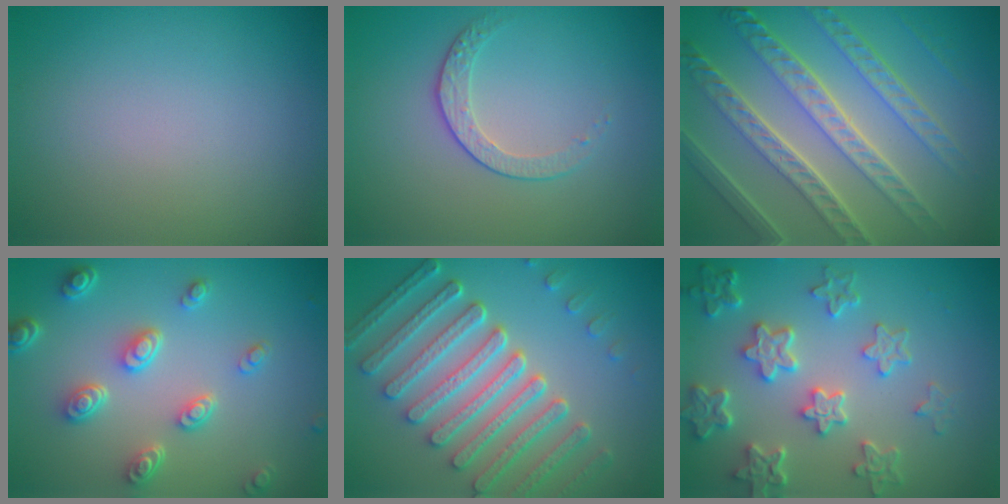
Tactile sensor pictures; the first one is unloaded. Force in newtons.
{"total": 1.8, "press": 1.3, "slide": 1.3}
{"total": 8.4, "press": 6.2, "slide": 5.8}
{"total": 4.5, "press": 3.4, "slide": 3.0}
{"total": 8.3, "press": 6.3, "slide": 5.4}
{"total": 5.6, "press": 4.4, "slide": 3.4}